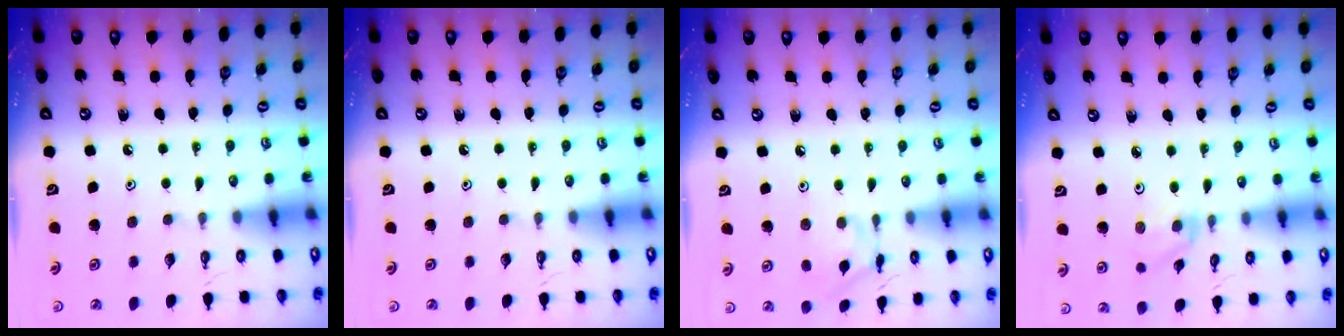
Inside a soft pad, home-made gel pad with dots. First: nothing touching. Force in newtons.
{"total": 0.0}
{"total": 6.9, "press": 6.8, "slide": 0.4}
{"total": 1.6, "press": 1.5, "slide": 0.3}